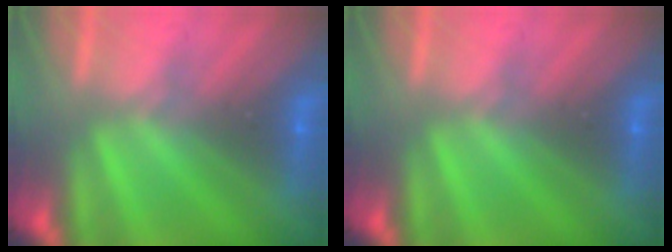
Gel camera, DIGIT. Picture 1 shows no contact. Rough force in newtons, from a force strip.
{"total": 0.0}